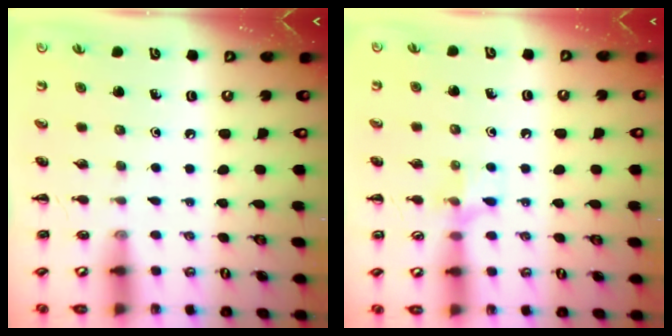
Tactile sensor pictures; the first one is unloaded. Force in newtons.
{"total": 6.6, "press": 6.5, "slide": 1.1}